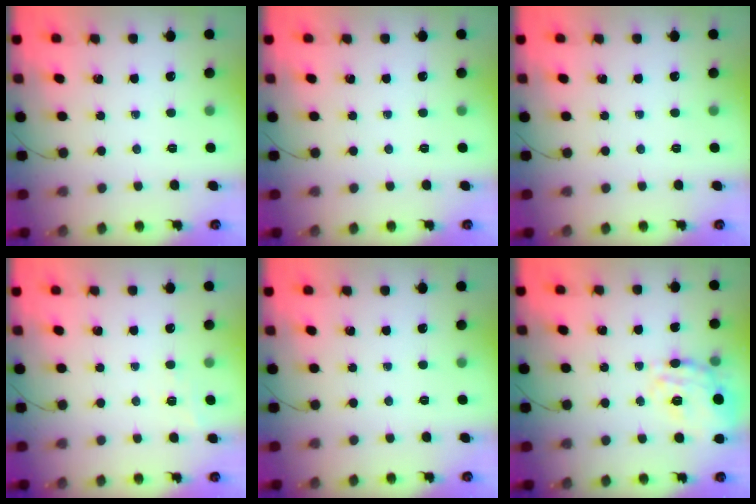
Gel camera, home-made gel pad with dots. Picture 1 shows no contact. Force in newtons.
{"total": 0.0}
{"total": 0.0}
{"total": 6.1, "press": 5.9, "slide": 1.6}
{"total": 0.0}
{"total": 17.1, "press": 17.1, "slide": 0.5}